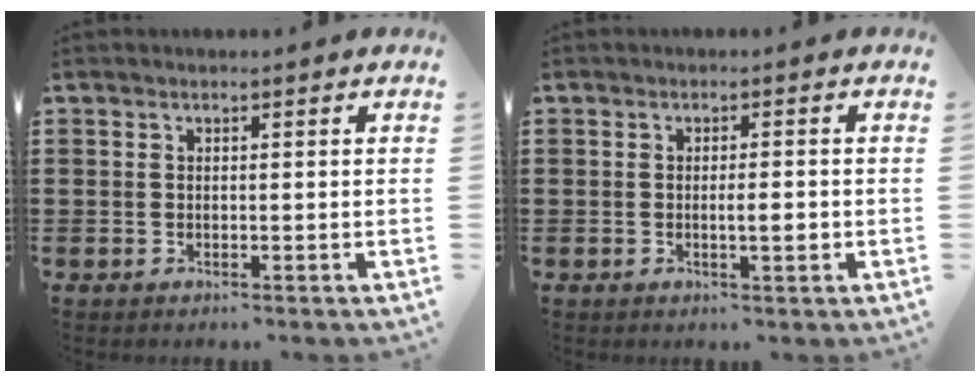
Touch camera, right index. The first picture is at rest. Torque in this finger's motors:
{"motor_torque": [1.11, 0.22, 0.12, 0.04]}